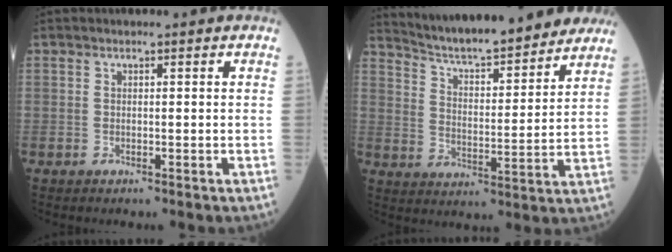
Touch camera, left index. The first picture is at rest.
{"total": 17.8, "force": [16.4, 1.9, 6.8], "torque": [-0.111, -0.005, 0.240]}